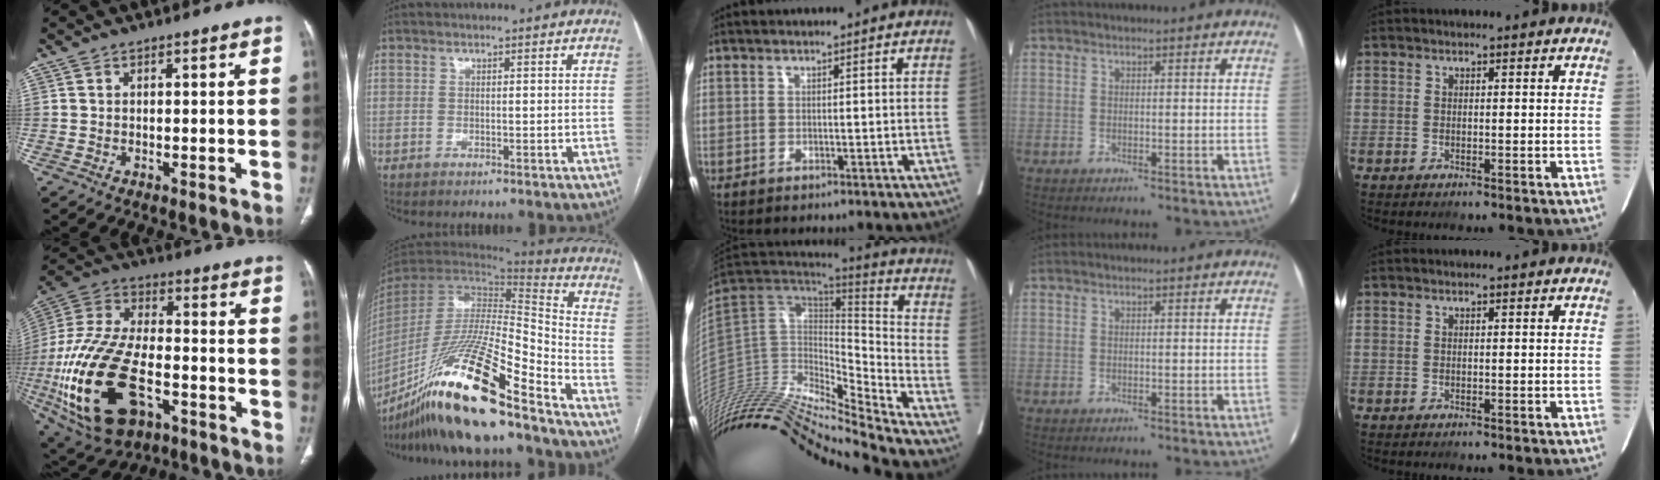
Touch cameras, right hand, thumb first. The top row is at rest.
{"thumb": {"total": 27.5, "force": [-9.7, 14.9, 21.0], "torque": [-0.478, 0.013, -0.160]}, "index": {"total": 27.1, "force": [-19.2, 1.8, 19.1], "torque": [-0.354, -0.050, -0.346]}, "middle": {"total": 29.4, "force": [-26.8, 1.2, 12.0], "torque": [-0.247, -0.026, -0.454]}}